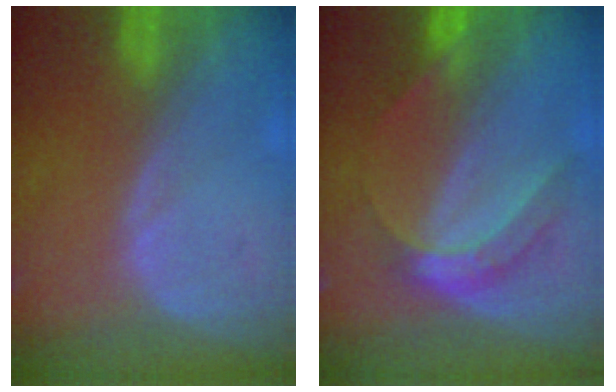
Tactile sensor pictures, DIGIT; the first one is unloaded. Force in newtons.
{"total": 6.3, "press": 5.3, "slide": 3.3}